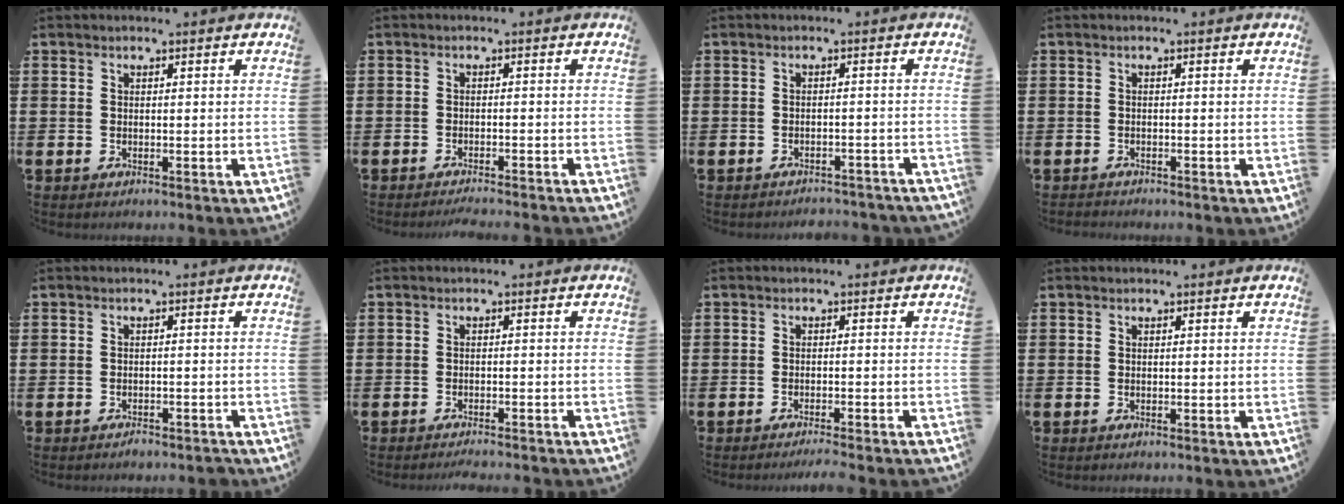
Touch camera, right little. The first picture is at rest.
{"total": 1.4, "force": [-1.3, -0.2, 0.3], "torque": [-0.003, 0.001, -0.026]}
{"total": 1.7, "force": [-1.7, 0.0, 0.0], "torque": [-0.005, 0.004, -0.037]}
{"total": 0.6, "force": [-0.6, 0.1, 0.0], "torque": [-0.001, -0.002, -0.012]}
{"total": 1.0, "force": [-1.0, 0.2, 0.2], "torque": [-0.008, -0.001, -0.020]}
{"total": 1.2, "force": [-1.2, -0.2, 0.2], "torque": [-0.003, 0.001, -0.024]}
{"total": 1.3, "force": [-1.3, -0.2, 0.4], "torque": [-0.005, 0.001, -0.025]}
{"total": 0.0}